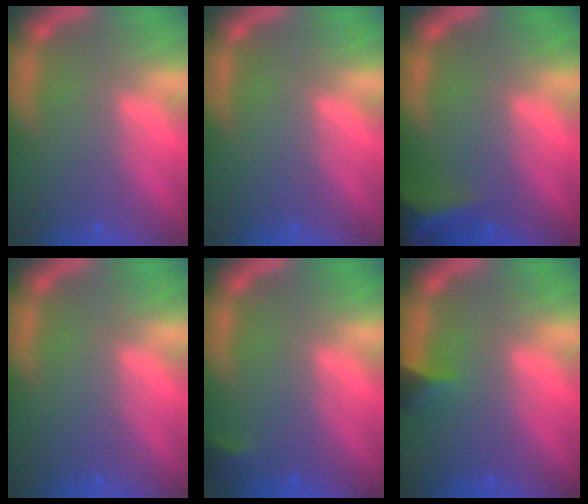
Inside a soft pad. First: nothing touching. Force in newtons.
{"total": 0.0}
{"total": 8.9}
{"total": 0.0}
{"total": 1.4}
{"total": 1.9}